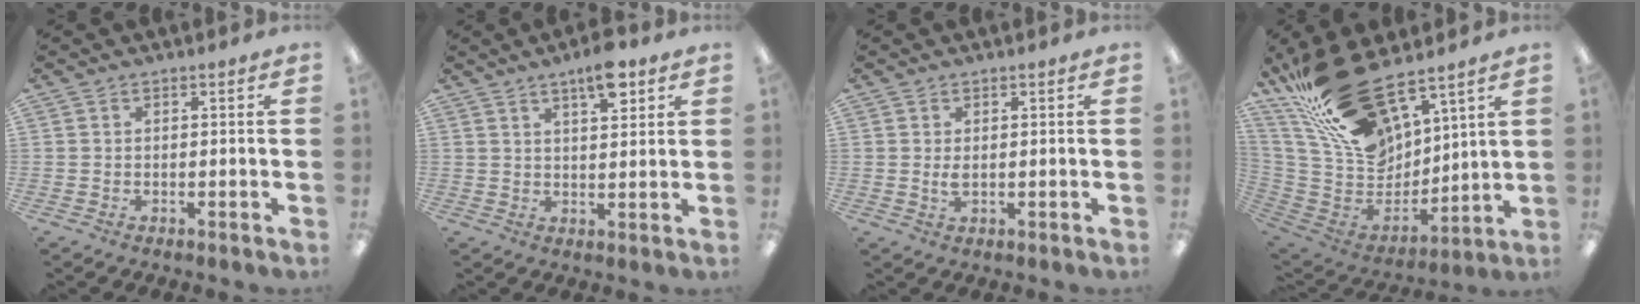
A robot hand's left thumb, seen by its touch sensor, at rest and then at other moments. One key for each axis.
{"total": 7.7, "fx": 5.0, "fy": 2.4, "fz": 5.3, "tx": -0.075, "ty": -0.024, "tz": 0.079}
{"total": 2.3, "fx": 0.4, "fy": 0.9, "fz": 2.0, "tx": -0.048, "ty": 0.000, "tz": 0.003}
{"total": 23.8, "fx": 18.0, "fy": 9.9, "fz": 12.0, "tx": -0.252, "ty": -0.101, "tz": 0.330}